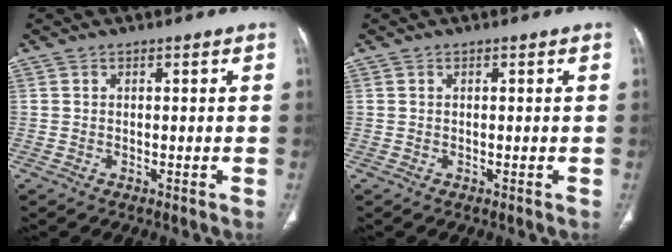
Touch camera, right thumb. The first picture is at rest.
{"total": 0.0}